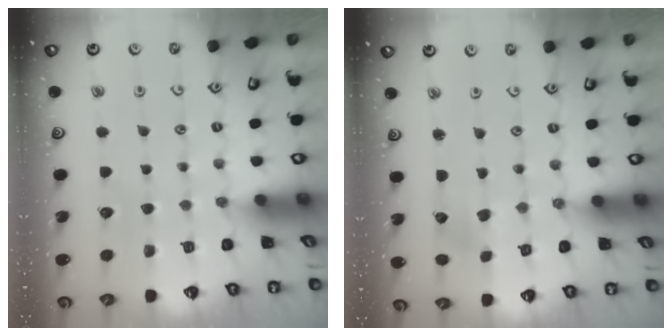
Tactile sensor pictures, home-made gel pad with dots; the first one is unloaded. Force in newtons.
{"total": 2.6, "press": 2.6, "slide": 0.6}